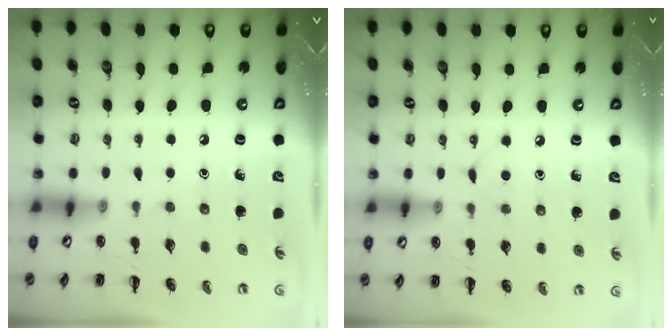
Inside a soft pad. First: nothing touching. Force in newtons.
{"total": 2.9, "press": 2.8, "slide": 1.0}